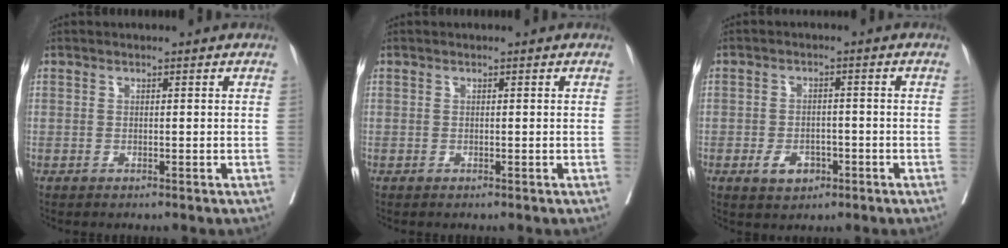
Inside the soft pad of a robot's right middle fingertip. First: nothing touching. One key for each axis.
{"total": 0.0}
{"total": 3.9, "fx": -1.8, "fy": 2.6, "fz": 2.4, "tx": -0.037, "ty": 0.003, "tz": -0.024}